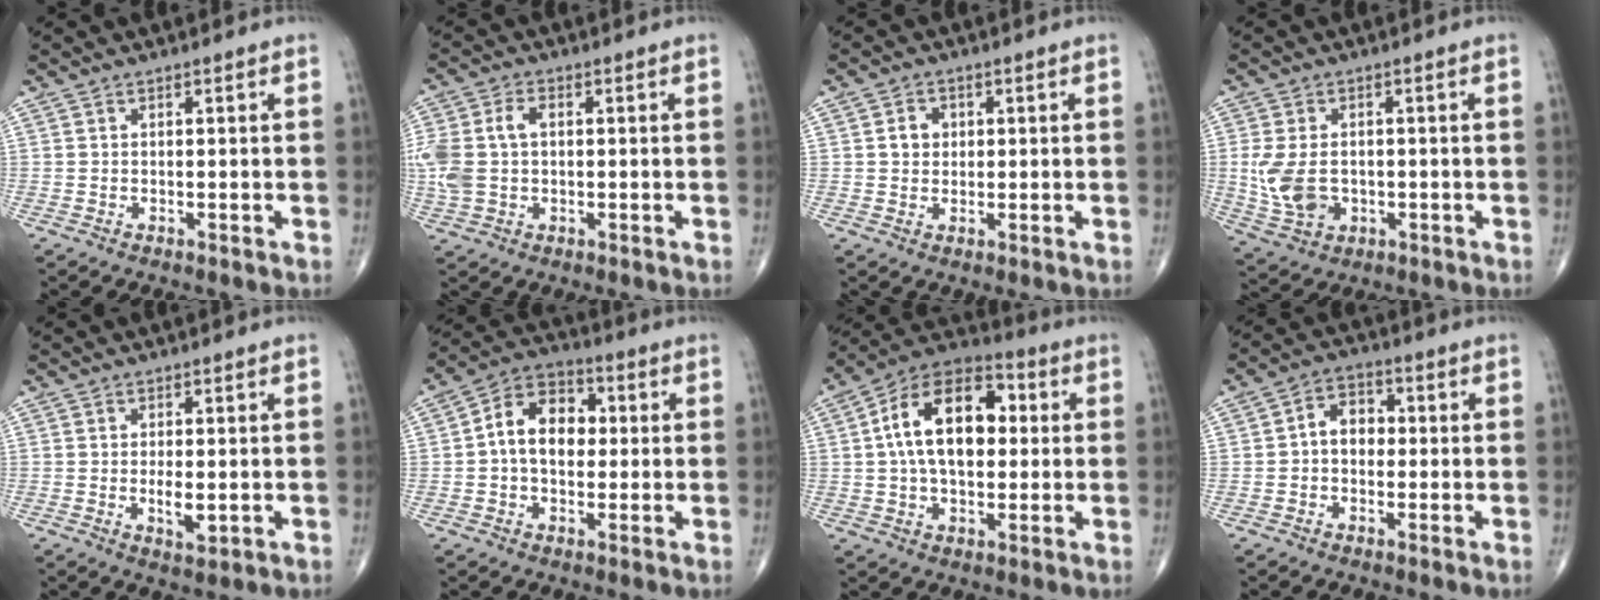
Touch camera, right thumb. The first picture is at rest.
{"total": 10.0, "force": [0.5, 6.8, 7.3], "torque": [-0.181, 0.023, 0.016]}
{"total": 3.4, "force": [0.6, 2.9, 1.6], "torque": [-0.010, 0.003, 0.008]}
{"total": 8.4, "force": [-0.6, 6.0, 5.9], "torque": [-0.119, 0.000, 0.001]}
{"total": 3.7, "force": [-0.4, 1.5, 3.3], "torque": [-0.056, -0.009, -0.005]}
{"total": 11.3, "force": [0.7, 7.9, 8.0], "torque": [-0.114, 0.027, 0.003]}
{"total": 17.8, "force": [2.5, 10.7, 14.0], "torque": [-0.216, 0.027, 0.033]}
{"total": 6.2, "force": [0.0, 4.7, 4.1], "torque": [-0.047, 0.022, -0.010]}